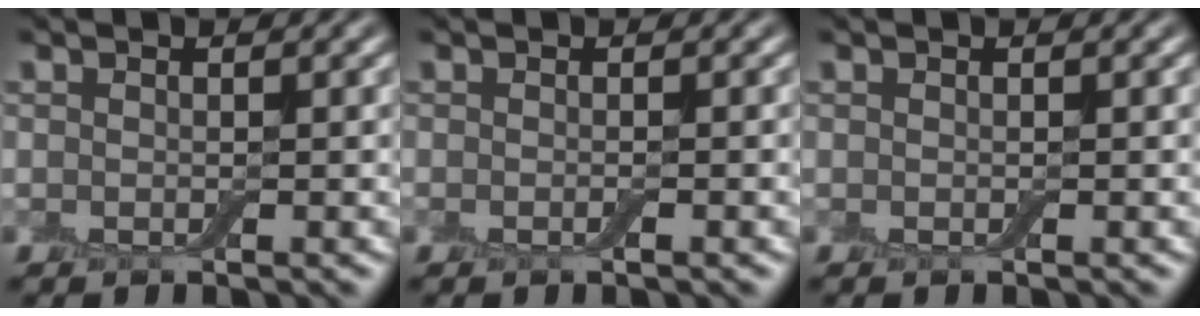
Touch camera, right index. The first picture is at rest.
{"total": 0.8, "force": [-0.3, 0.1, 0.7], "torque": [-0.012, -0.003, -0.007]}
{"total": 0.0}